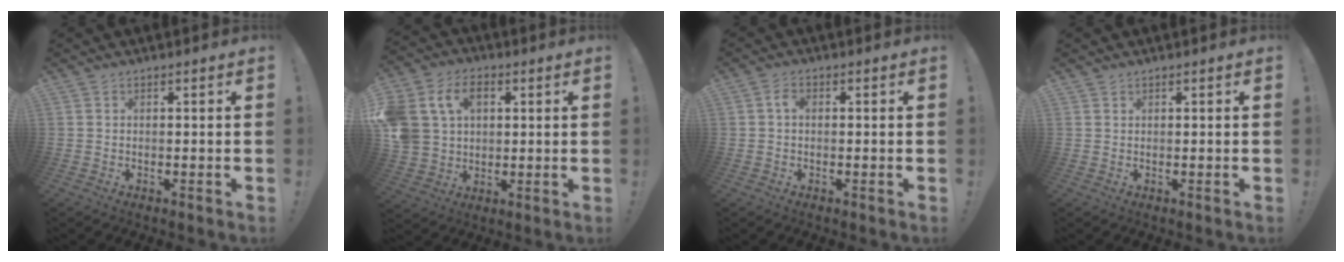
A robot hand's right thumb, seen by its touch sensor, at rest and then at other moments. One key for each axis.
{"total": 14.4, "fx": 4.9, "fy": 11.0, "fz": 7.9, "tx": -0.169, "ty": -0.010, "tz": 0.098}
{"total": 2.3, "fx": 0.1, "fy": 1.3, "fz": 1.8, "tx": -0.037, "ty": 0.010, "tz": 0.000}
{"total": 0.5, "fx": 0.5, "fy": 0.1, "fz": 0.2, "tx": -0.002, "ty": -0.002, "tz": 0.009}